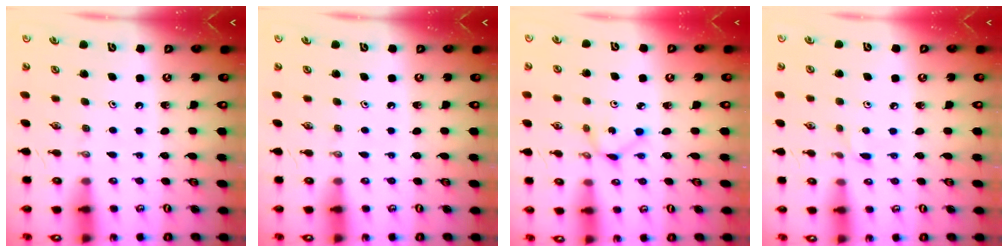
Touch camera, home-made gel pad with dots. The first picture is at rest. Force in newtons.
{"total": 0.0}
{"total": 2.3, "press": 2.3, "slide": 0.1}
{"total": 1.9, "press": 1.9, "slide": 0.2}